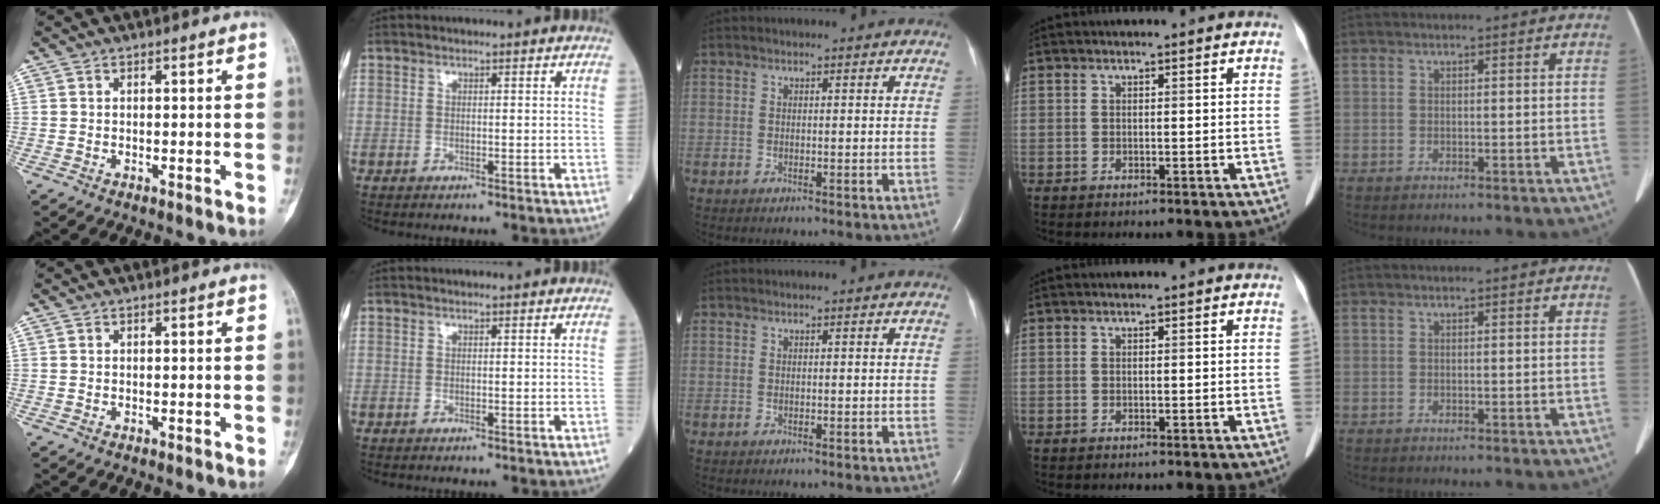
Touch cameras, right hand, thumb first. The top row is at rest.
{}